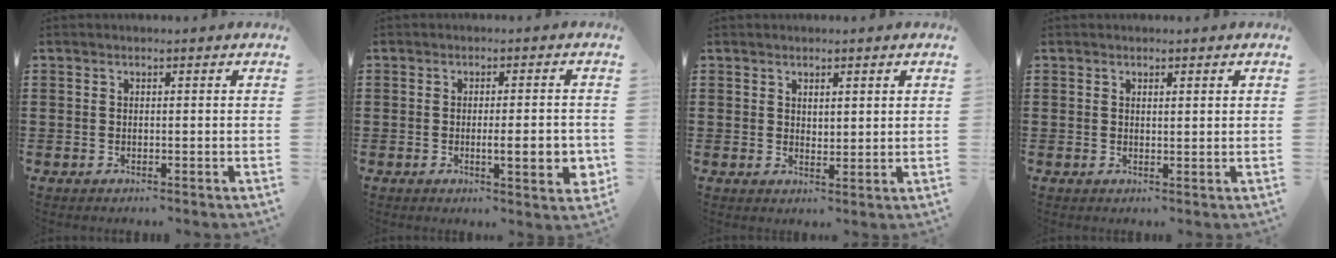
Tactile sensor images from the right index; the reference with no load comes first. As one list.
[{"total": 5.5, "force": [-1.0, 1.1, 5.3], "torque": [-0.070, -0.009, -0.019]}, {"total": 1.6, "force": [1.5, 0.6, 0.4], "torque": [-0.008, 0.005, 0.028]}, {"total": 0.9, "force": [0.7, 0.1, 0.5], "torque": [-0.009, 0.002, 0.013]}]